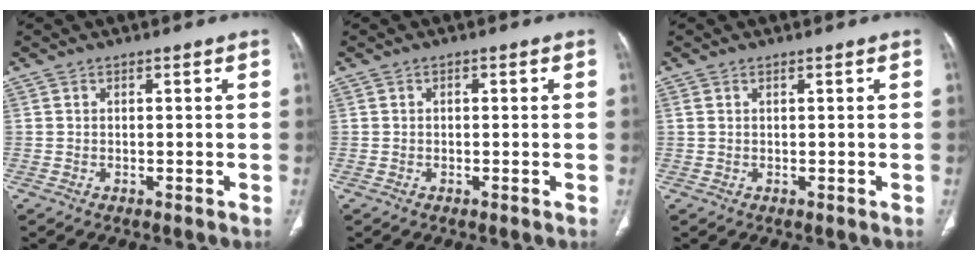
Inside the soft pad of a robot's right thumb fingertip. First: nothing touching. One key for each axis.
{"total": 0.7, "fx": 0.1, "fy": 0.5, "fz": 0.6, "tx": -0.010, "ty": 0.004, "tz": 0.002}
{"total": 0.9, "fx": 0.4, "fy": 0.4, "fz": 0.7, "tx": -0.023, "ty": 0.013, "tz": 0.015}